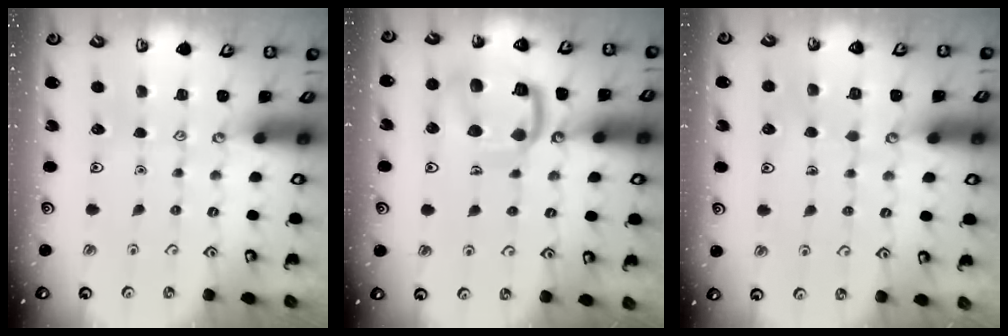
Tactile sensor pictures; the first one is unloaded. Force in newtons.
{"total": 14.6, "press": 14.5, "slide": 1.6}
{"total": 5.3, "press": 5.3, "slide": 0.3}